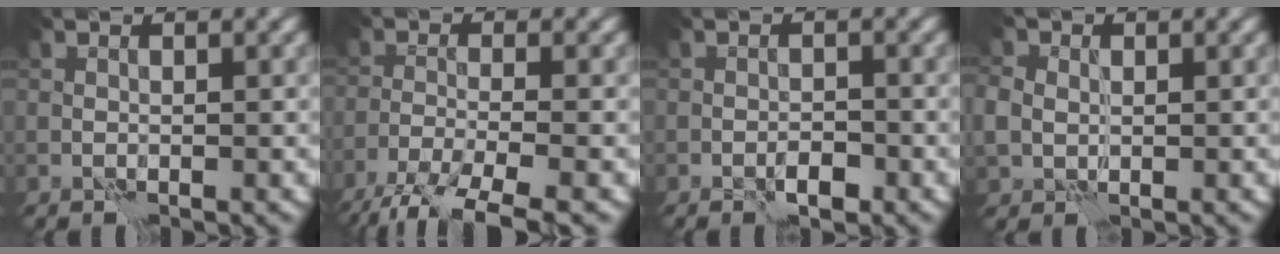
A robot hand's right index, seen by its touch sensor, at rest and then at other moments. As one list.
[{"total": 6.5, "force": [-4.8, 1.2, 4.1], "torque": [-0.074, -0.009, -0.091]}, {"total": 1.5, "force": [-0.9, 0.6, 1.0], "torque": [-0.012, 0.004, -0.014]}, {"total": 2.7, "force": [0.5, 2.3, 1.3], "torque": [-0.030, 0.005, 0.007]}]